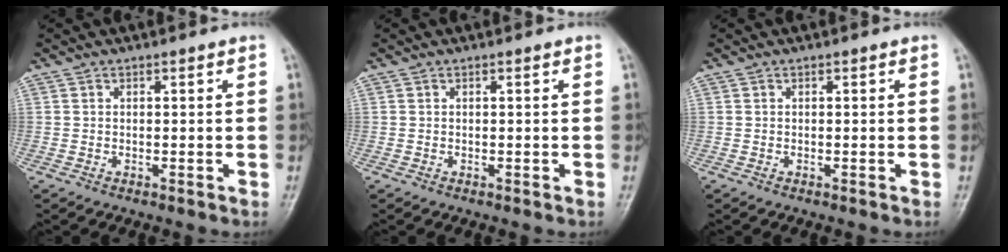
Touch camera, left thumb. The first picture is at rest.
{"total": 0.0}
{"total": 0.0}